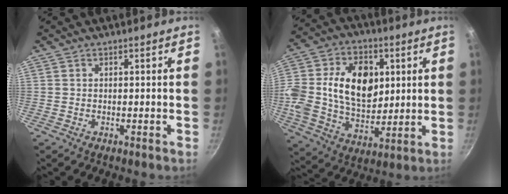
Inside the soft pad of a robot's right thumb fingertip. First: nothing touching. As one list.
[{"total": 22.6, "force": [3.7, 15.8, 15.7], "torque": [-0.291, 0.014, 0.063]}]